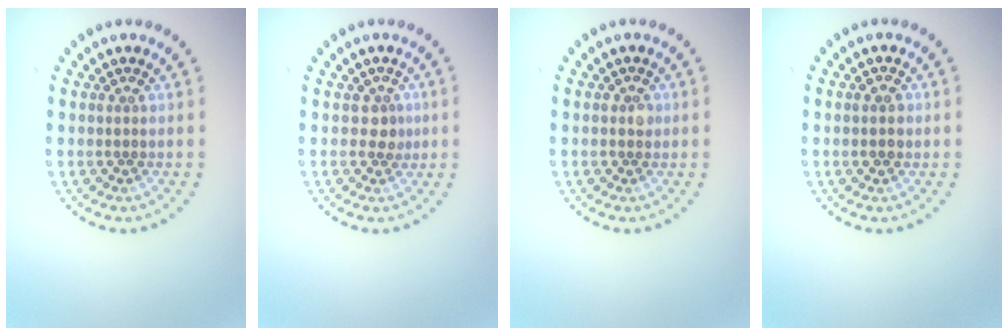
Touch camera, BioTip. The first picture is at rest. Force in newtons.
{"total": 1.5, "press": 1.2, "slide": 0.9}
{"total": 0.9, "press": 0.8, "slide": 0.5}
{"total": 1.0, "press": 0.9, "slide": 0.2}